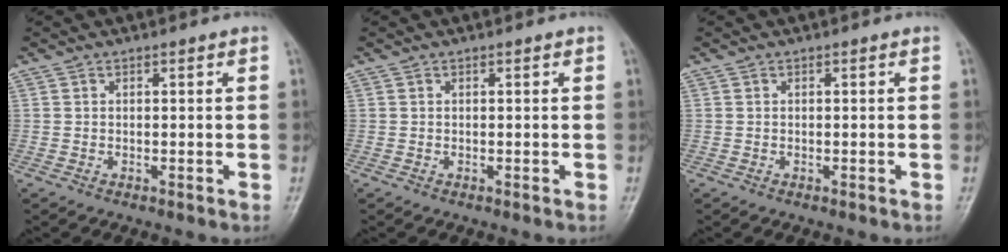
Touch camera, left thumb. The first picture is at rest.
{"total": 0.0}
{"total": 0.0}